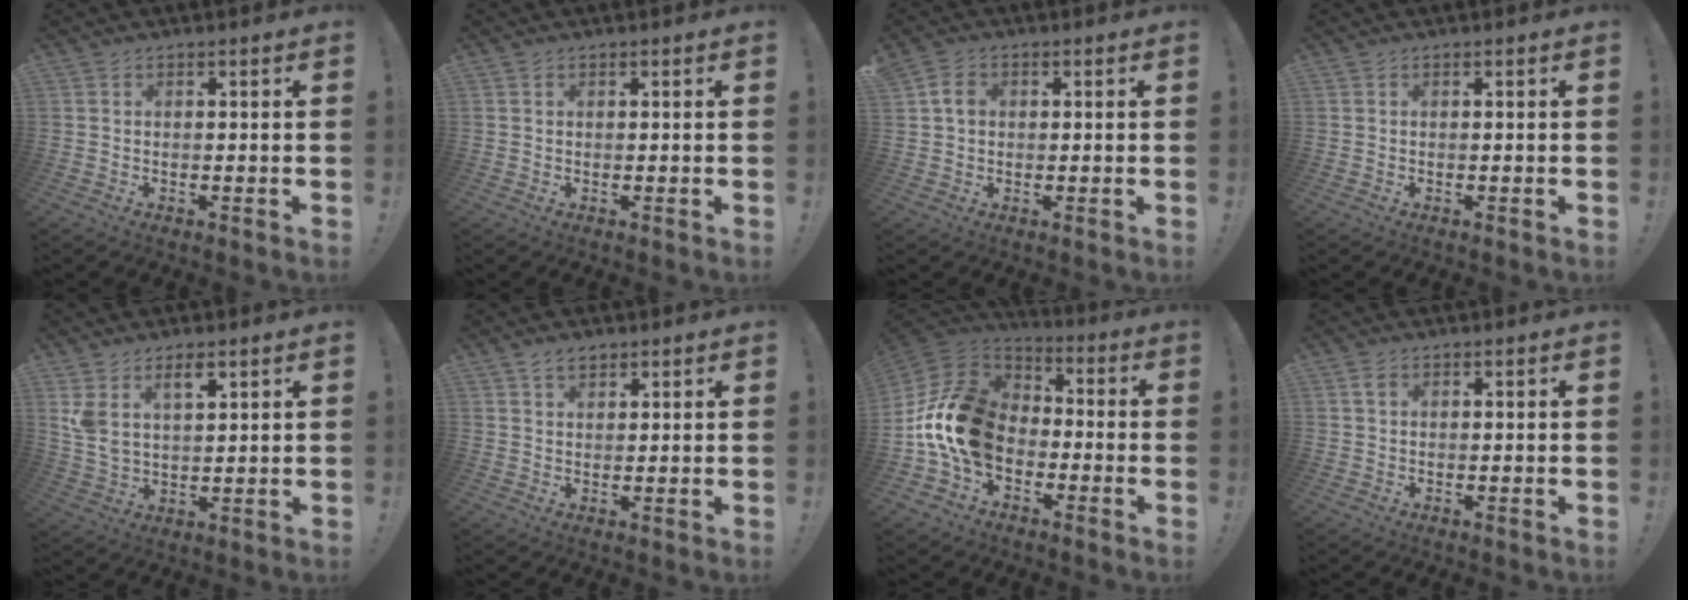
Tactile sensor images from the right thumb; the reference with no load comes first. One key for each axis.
{"total": 0.6, "fx": 0.3, "fy": 0.5, "fz": 0.0, "tx": 0.002, "ty": 0.000, "tz": 0.005}
{"total": 3.4, "fx": 0.3, "fy": 2.7, "fz": 2.0, "tx": -0.025, "ty": 0.003, "tz": 0.004}
{"total": 0.0}
{"total": 7.4, "fx": 4.5, "fy": 3.6, "fz": 4.6, "tx": -0.081, "ty": -0.019, "tz": 0.083}
{"total": 3.2, "fx": 2.2, "fy": 1.8, "fz": 1.5, "tx": -0.019, "ty": -0.007, "tz": 0.039}
{"total": 18.2, "fx": -3.2, "fy": 12.9, "fz": 12.4, "tx": -0.214, "ty": 0.033, "tz": -0.044}
{"total": 1.3, "fx": 0.5, "fy": 0.9, "fz": 0.8, "tx": -0.008, "ty": 0.001, "tz": 0.007}